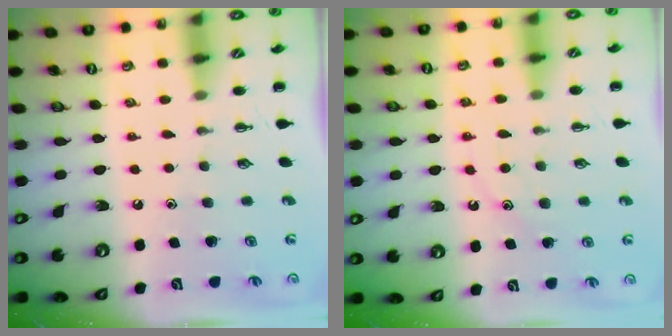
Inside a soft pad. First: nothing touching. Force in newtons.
{"total": 11.1, "press": 11.0, "slide": 0.9}